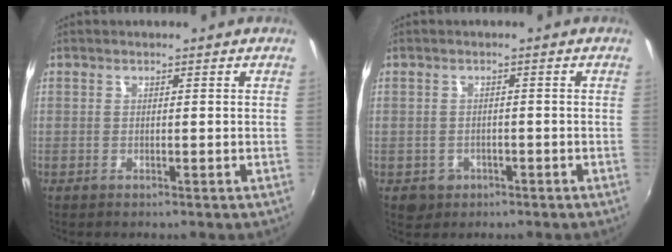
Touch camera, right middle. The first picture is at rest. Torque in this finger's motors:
{"motor_torque": [0.30, -0.30, 0.00, 0.01]}